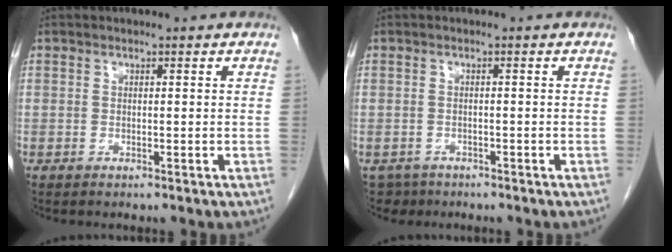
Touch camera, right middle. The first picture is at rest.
{"total": 3.1, "force": [-2.3, 2.1, -0.1], "torque": [0.002, 0.002, -0.038]}